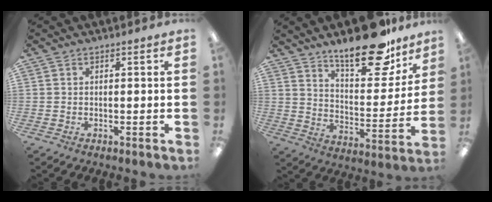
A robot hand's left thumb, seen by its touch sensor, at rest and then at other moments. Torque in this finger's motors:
{"motor_torque": [0.24, 0.36, 1.47, -1.29, 0.19]}